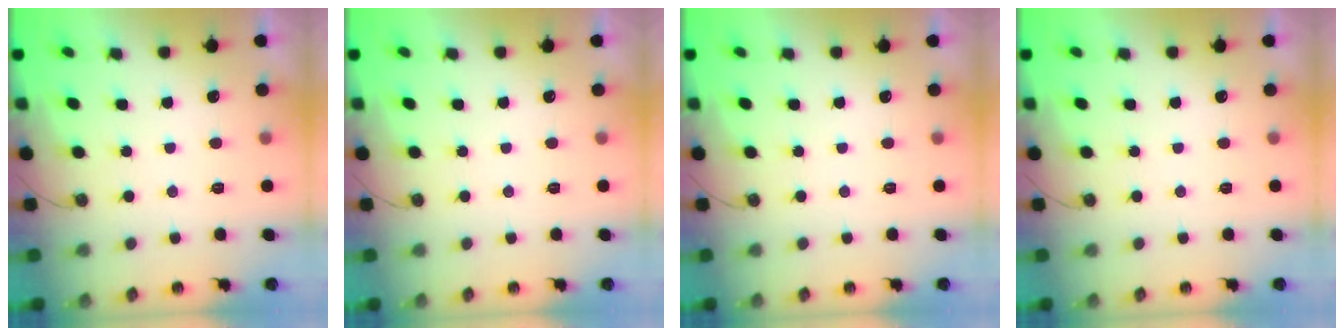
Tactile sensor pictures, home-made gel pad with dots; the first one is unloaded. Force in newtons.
{"total": 0.0}
{"total": 0.0}
{"total": 0.0}